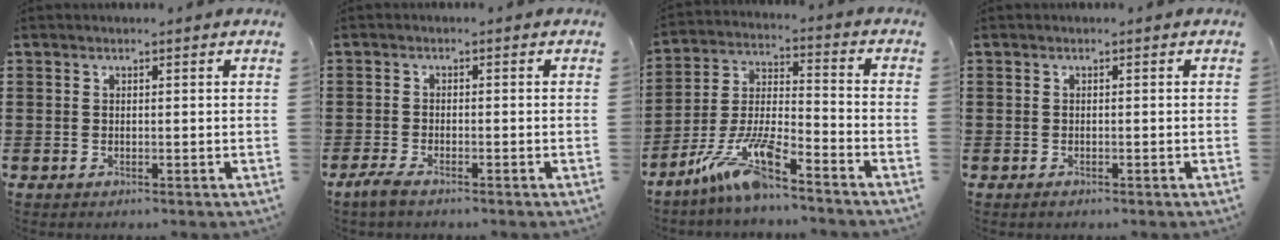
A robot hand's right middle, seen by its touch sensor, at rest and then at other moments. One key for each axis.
{"total": 2.3, "fx": -1.8, "fy": 0.6, "fz": 1.3, "tx": -0.030, "ty": 0.001, "tz": -0.039}
{"total": 10.8, "fx": -8.1, "fy": 1.5, "fz": 6.9, "tx": -0.164, "ty": -0.003, "tz": -0.166}
{"total": 0.6, "fx": -0.5, "fy": 0.3, "fz": 0.0, "tx": 0.000, "ty": 0.000, "tz": -0.011}